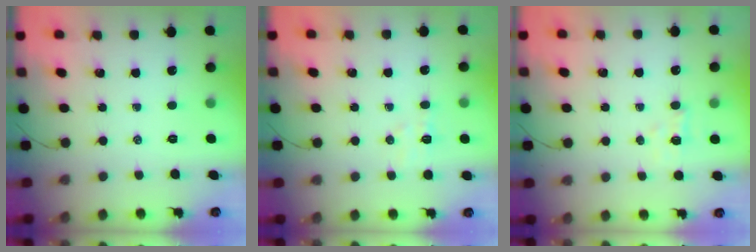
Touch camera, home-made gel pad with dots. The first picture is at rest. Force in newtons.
{"total": 5.3, "press": 5.1, "slide": 1.2}
{"total": 2.1, "press": 2.0, "slide": 0.7}